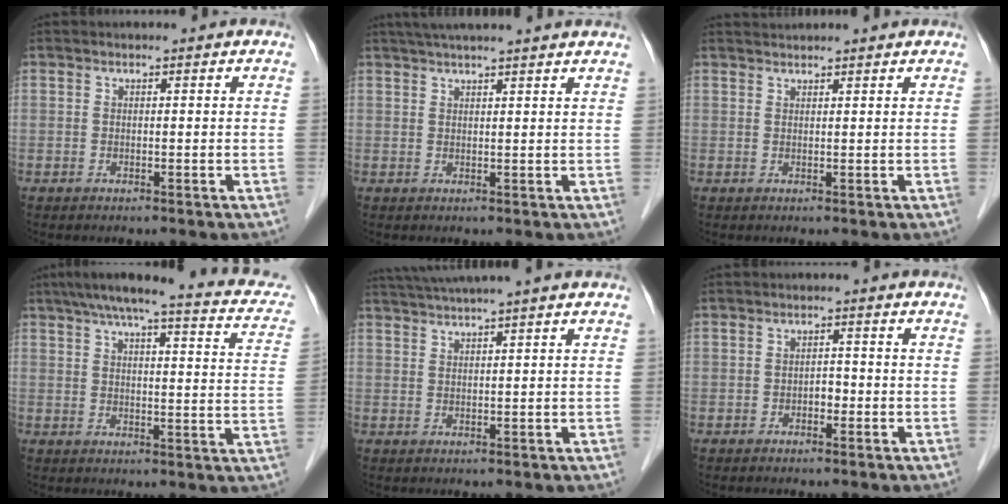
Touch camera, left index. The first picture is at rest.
{"total": 12.3, "force": [10.7, 0.1, 6.2], "torque": [-0.101, 0.040, 0.139]}
{"total": 3.6, "force": [3.5, 0.0, 0.8], "torque": [-0.010, 0.029, 0.054]}
{"total": 21.0, "force": [16.8, 3.4, 12.1], "torque": [-0.169, 0.020, 0.193]}
{"total": 6.9, "force": [5.7, -1.2, 3.8], "torque": [-0.063, 0.030, 0.092]}
{"total": 1.6, "force": [-0.9, 1.0, 1.0], "torque": [-0.011, 0.002, -0.015]}